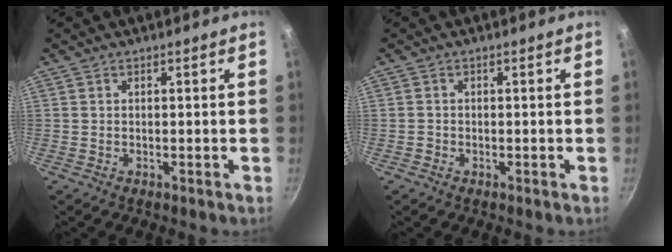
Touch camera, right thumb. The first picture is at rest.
{"total": 0.5, "force": [-0.3, 0.5, 0.0], "torque": [0.001, 0.002, -0.005]}